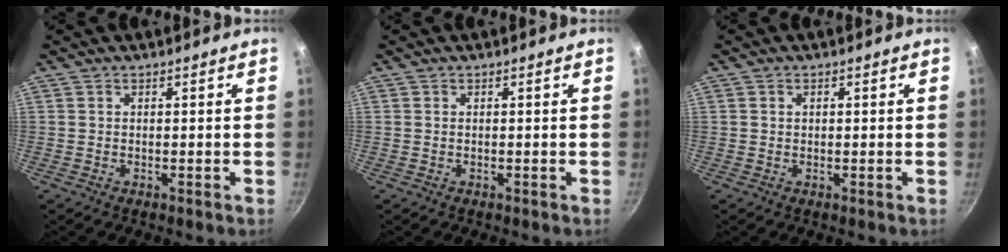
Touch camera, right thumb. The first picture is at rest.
{"total": 0.0}
{"total": 0.7, "force": [0.2, 0.6, 0.4], "torque": [-0.004, 0.004, 0.003]}